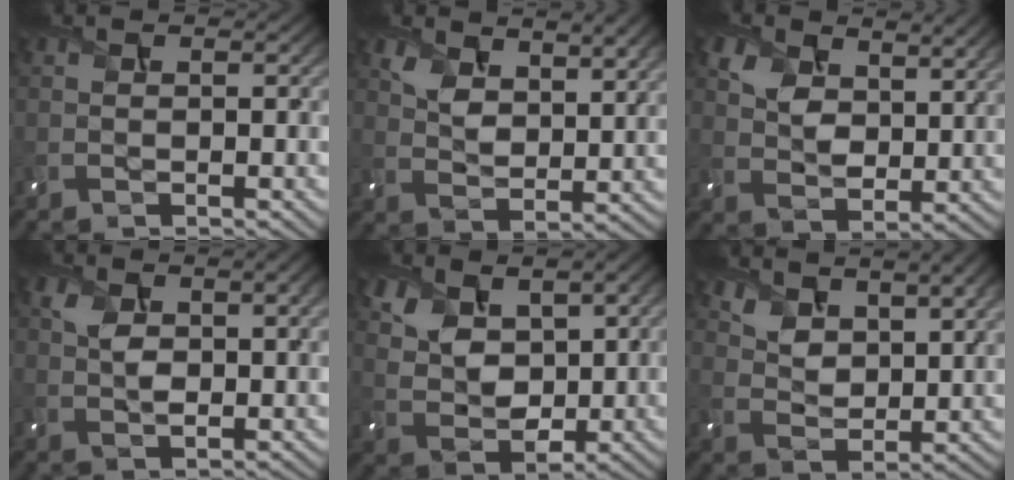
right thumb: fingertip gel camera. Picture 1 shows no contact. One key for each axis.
{"total": 7.6, "fx": 4.6, "fy": 3.8, "fz": 4.7, "tx": -0.105, "ty": -0.008, "tz": 0.089}
{"total": 8.2, "fx": 4.7, "fy": 4.7, "fz": 4.7, "tx": -0.122, "ty": -0.001, "tz": 0.083}
{"total": 5.3, "fx": 1.5, "fy": 2.9, "fz": 4.3, "tx": -0.083, "ty": 0.001, "tz": 0.026}
{"total": 7.7, "fx": 3.1, "fy": 5.0, "fz": 5.0, "tx": -0.129, "ty": -0.003, "tz": 0.059}
{"total": 8.2, "fx": 5.4, "fy": 3.9, "fz": 4.9, "tx": -0.108, "ty": -0.003, "tz": 0.101}